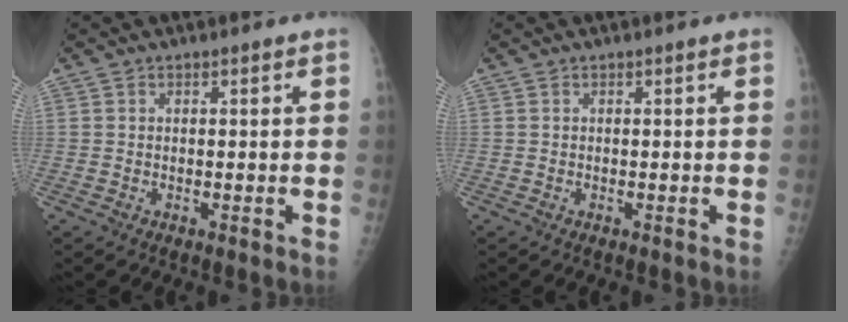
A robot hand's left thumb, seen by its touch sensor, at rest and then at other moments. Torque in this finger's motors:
{"motor_torque": [0.03, -0.02, -0.06, 0.01, 0.01]}